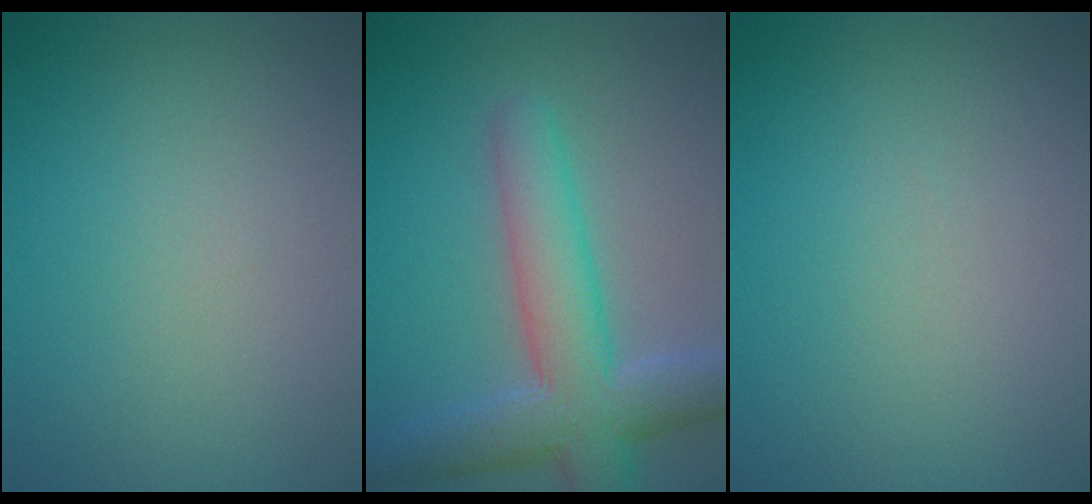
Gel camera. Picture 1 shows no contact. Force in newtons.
{"total": 7.3, "press": 7.3, "slide": 0.2}
{"total": 0.0}